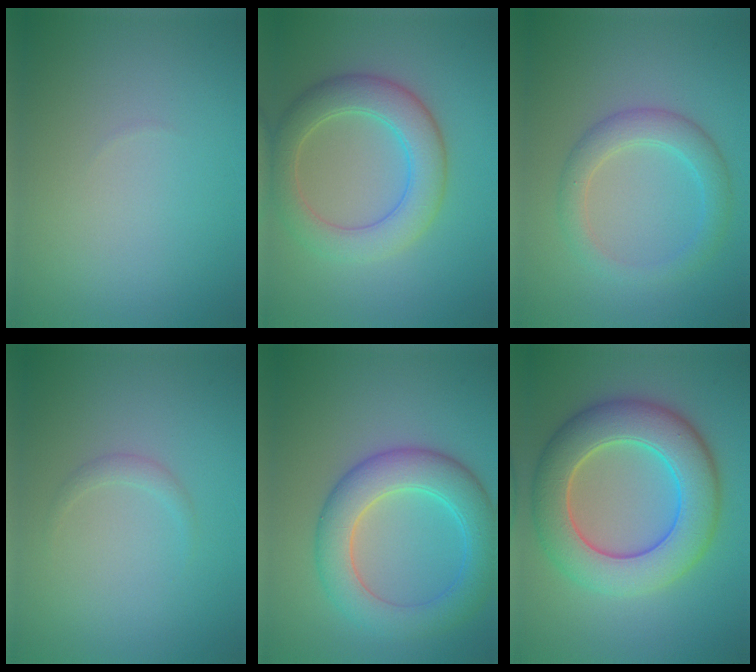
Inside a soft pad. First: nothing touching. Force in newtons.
{"total": 5.7, "press": 5.6, "slide": 0.6}
{"total": 3.4, "press": 3.3, "slide": 0.4}
{"total": 0.8, "press": 0.8, "slide": 0.0}
{"total": 6.5, "press": 6.5, "slide": 0.3}
{"total": 9.2, "press": 9.1, "slide": 0.6}